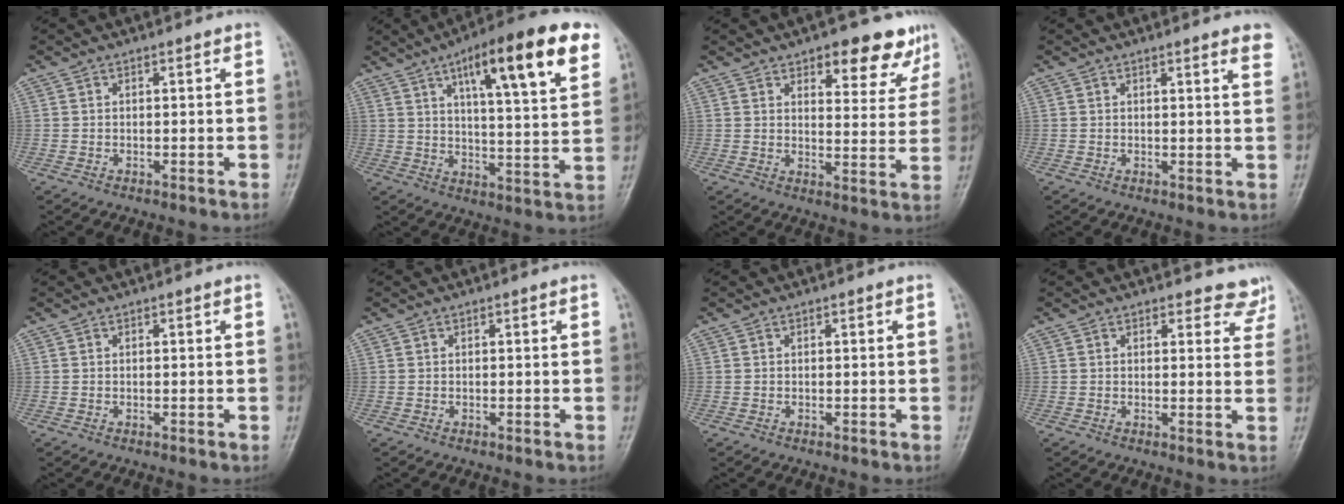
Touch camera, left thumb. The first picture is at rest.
{"total": 19.6, "force": [10.0, 4.7, 16.2], "torque": [-0.212, -0.024, 0.145]}
{"total": 11.5, "force": [7.7, 5.0, 7.0], "torque": [-0.040, -0.040, 0.100]}
{"total": 3.3, "force": [2.4, 0.3, 2.1], "torque": [-0.021, -0.010, 0.025]}
{"total": 0.0}
{"total": 0.0}
{"total": 0.0}
{"total": 4.6, "force": [4.2, 1.9, 0.3], "torque": [0.031, -0.027, 0.028]}